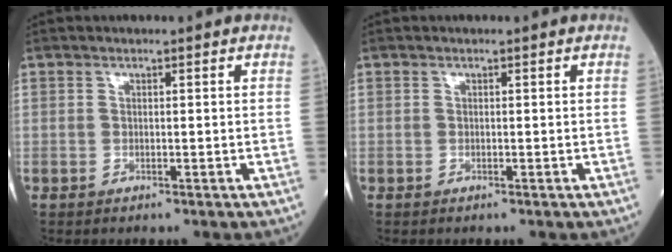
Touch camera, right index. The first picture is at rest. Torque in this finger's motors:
{"motor_torque": [0.00, 0.00, -0.03, -0.01]}